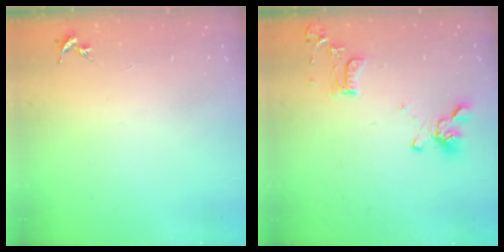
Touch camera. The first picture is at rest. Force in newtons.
{"total": 13.7, "press": 13.6, "slide": 1.5}